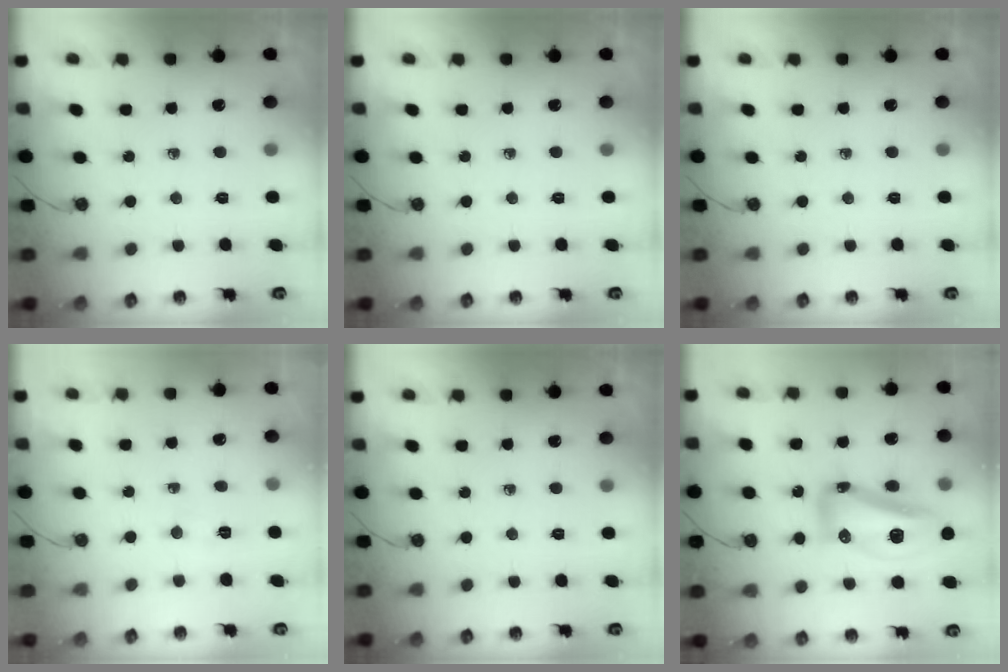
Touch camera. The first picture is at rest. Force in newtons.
{"total": 0.0}
{"total": 0.0}
{"total": 2.4, "press": 2.3, "slide": 0.7}
{"total": 0.0}
{"total": 16.4, "press": 16.3, "slide": 1.7}